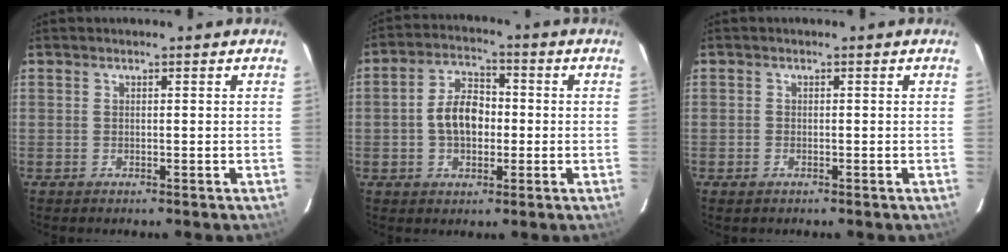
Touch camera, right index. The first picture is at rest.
{"total": 7.4, "force": [-0.9, 4.8, 5.7], "torque": [-0.107, 0.020, -0.012]}
{"total": 1.3, "force": [-0.8, 1.0, 0.2], "torque": [-0.005, 0.001, -0.012]}